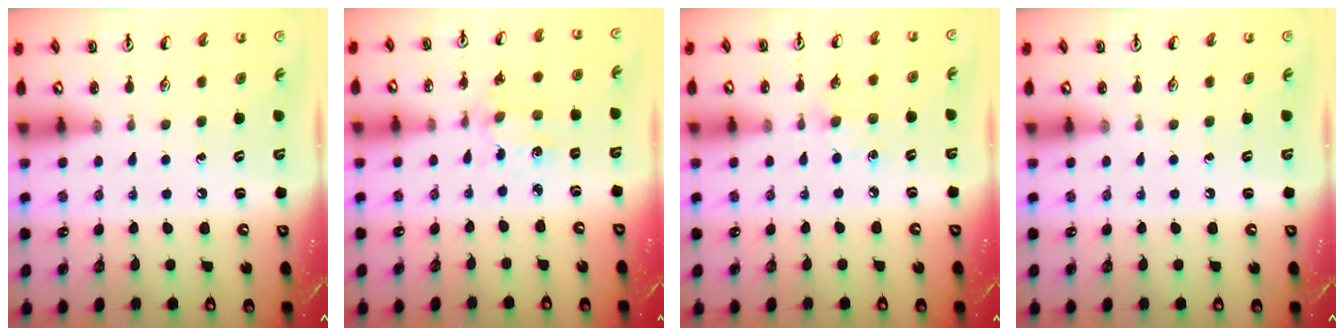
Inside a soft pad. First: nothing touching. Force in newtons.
{"total": 2.1, "press": 2.1, "slide": 0.4}
{"total": 5.2, "press": 5.1, "slide": 0.7}
{"total": 0.0}